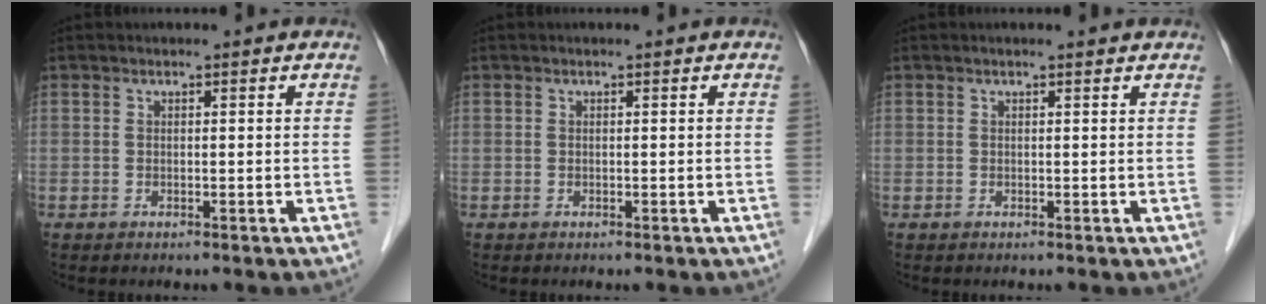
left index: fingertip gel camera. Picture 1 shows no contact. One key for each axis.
{"total": 0.0}
{"total": 1.2, "fx": 1.1, "fy": 0.1, "fz": 0.4, "tx": -0.013, "ty": 0.012, "tz": 0.013}